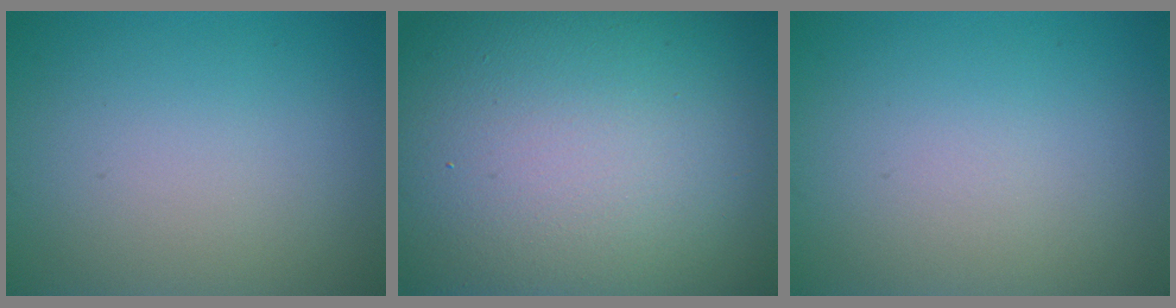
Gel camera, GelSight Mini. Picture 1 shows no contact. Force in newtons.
{"total": 22.3, "press": 22.3, "slide": 1.1}
{"total": 0.0}